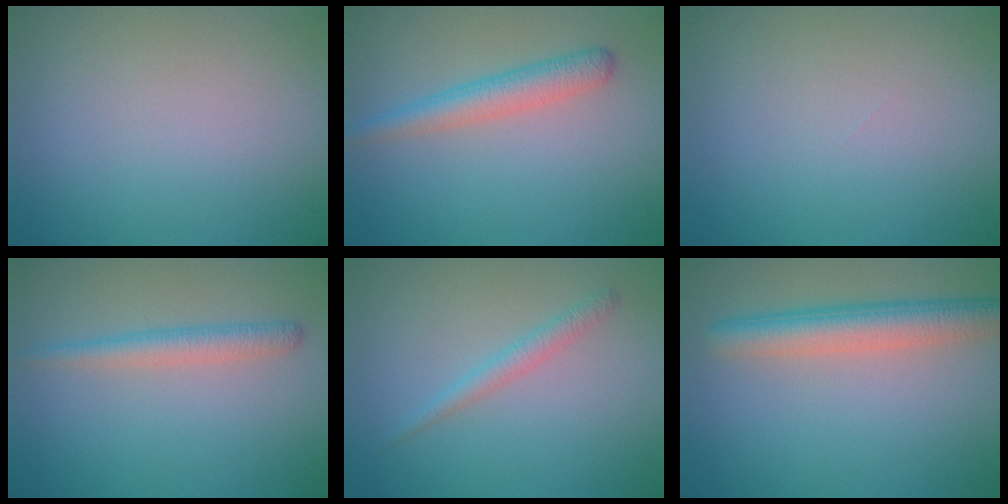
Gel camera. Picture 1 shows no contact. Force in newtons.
{"total": 2.8, "press": 2.7, "slide": 0.2}
{"total": 0.0}
{"total": 2.1, "press": 2.1, "slide": 0.1}
{"total": 1.4, "press": 1.4, "slide": 0.1}
{"total": 4.7, "press": 4.7, "slide": 0.3}